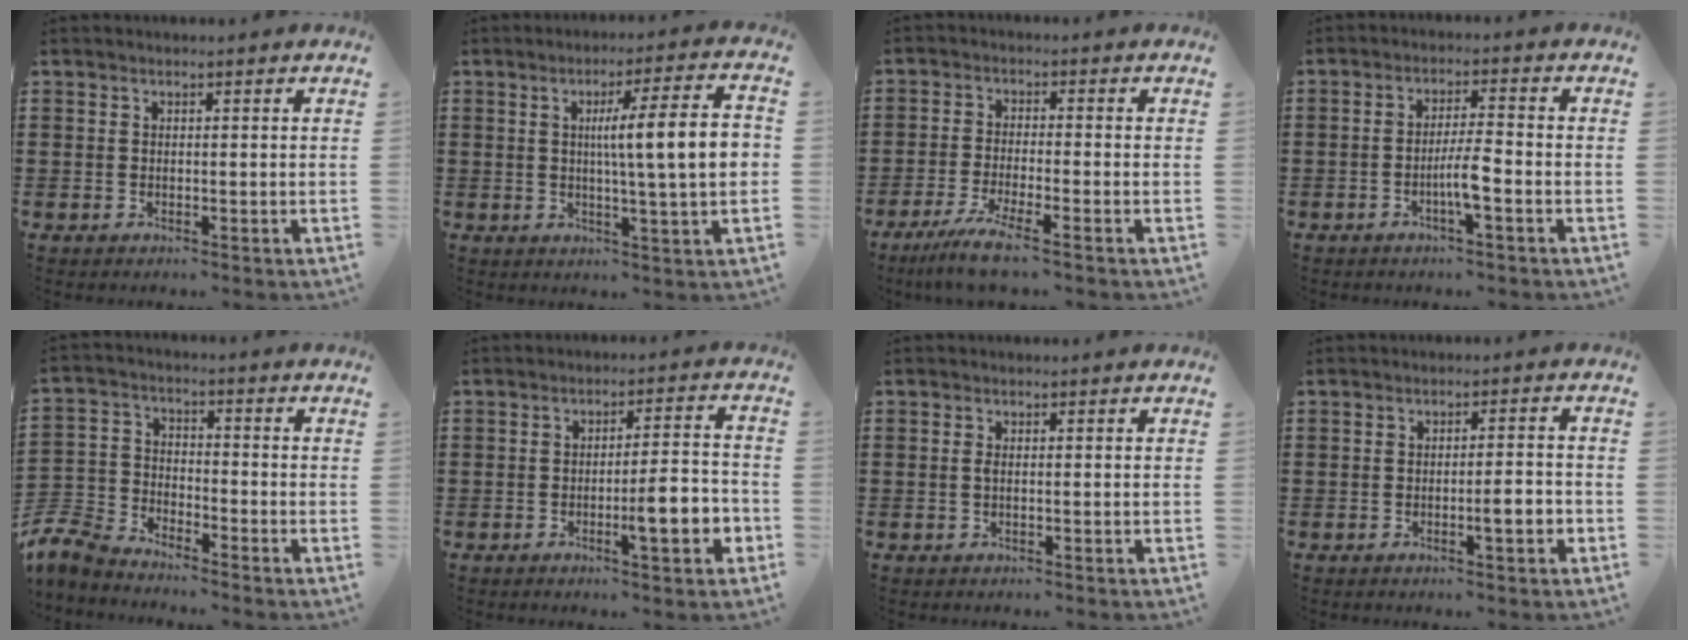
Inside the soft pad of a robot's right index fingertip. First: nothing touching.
{"total": 10.5, "force": [1.0, 0.8, 10.5], "torque": [-0.172, -0.002, 0.008]}
{"total": 5.6, "force": [-4.3, -0.2, 3.7], "torque": [-0.094, -0.028, -0.086]}
{"total": 4.5, "force": [-1.8, 0.3, 4.1], "torque": [-0.086, -0.006, -0.039]}
{"total": 6.3, "force": [-6.0, 1.4, 1.1], "torque": [-0.052, -0.002, -0.128]}
{"total": 7.3, "force": [-2.6, 1.3, 6.7], "torque": [-0.098, -0.005, -0.043]}
{"total": 0.7, "force": [-0.1, 0.1, 0.7], "torque": [-0.014, -0.003, -0.002]}
{"total": 3.8, "force": [-1.2, 0.4, 3.5], "torque": [-0.051, -0.003, -0.024]}